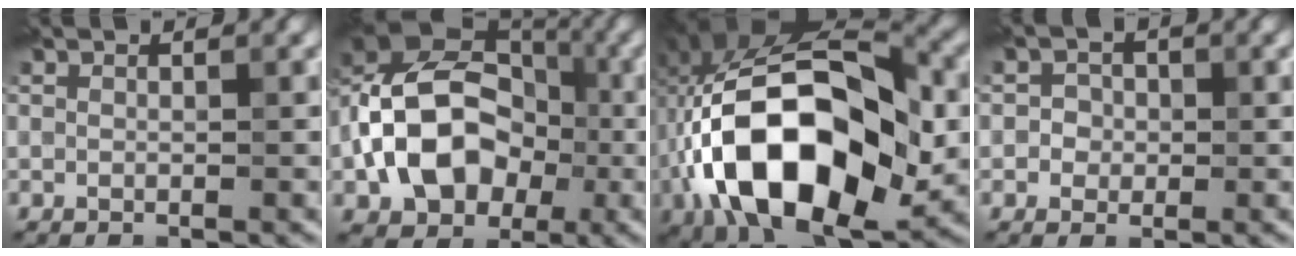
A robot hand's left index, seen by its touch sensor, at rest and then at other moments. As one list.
[{"total": 13.0, "force": [-2.1, 9.4, 8.7], "torque": [-0.141, 0.015, -0.055]}, {"total": 16.6, "force": [-3.7, 9.5, 13.1], "torque": [-0.220, 0.015, -0.076]}, {"total": 1.6, "force": [-0.2, 1.6, 0.3], "torque": [0.020, 0.006, -0.017]}]